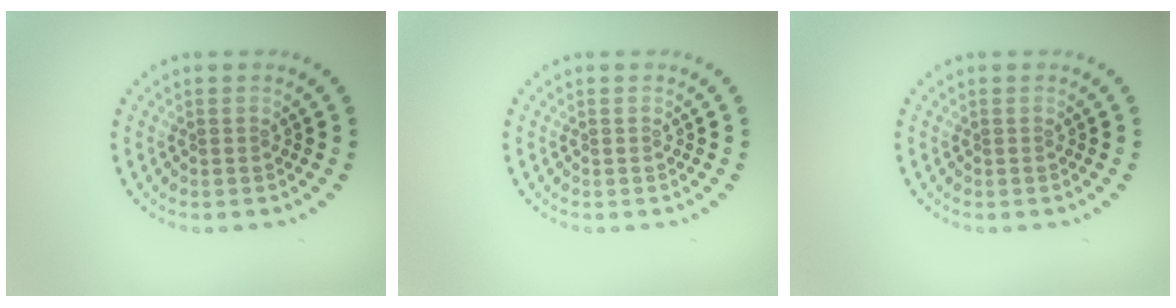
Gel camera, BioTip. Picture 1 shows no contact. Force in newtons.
{"total": 0.0}
{"total": 0.0}